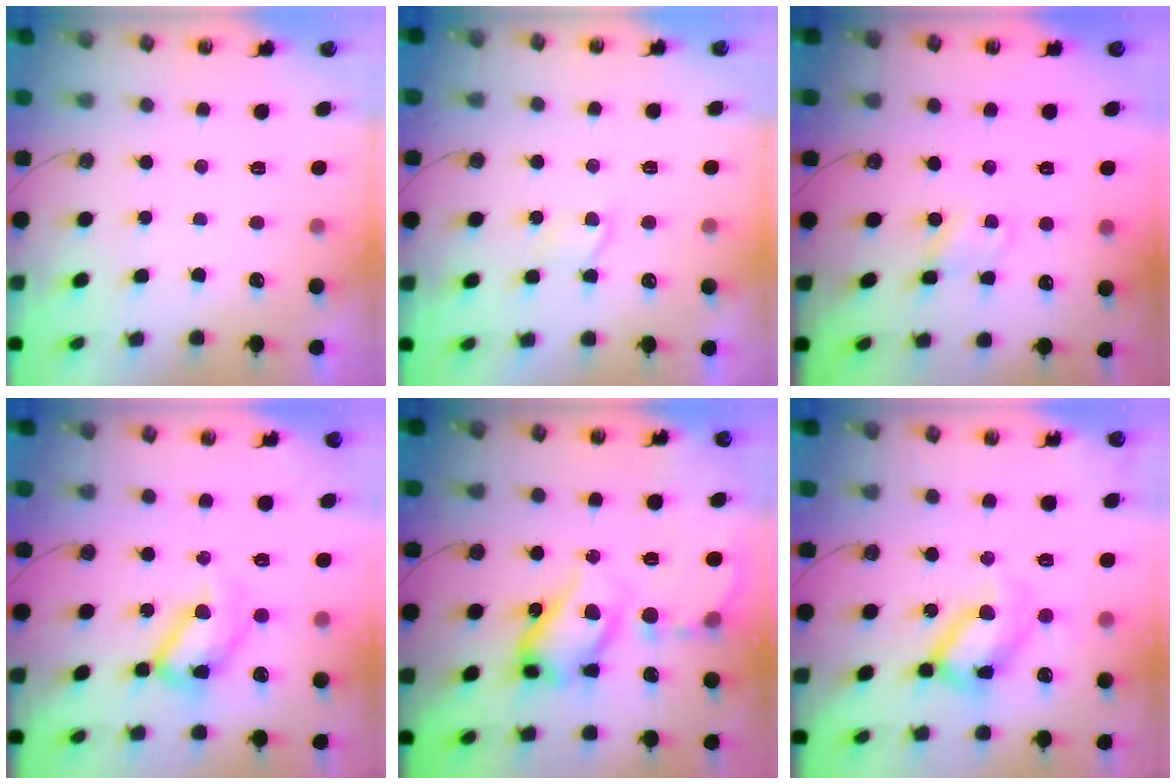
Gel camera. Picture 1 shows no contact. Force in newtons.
{"total": 2.1, "press": 2.1, "slide": 0.4}
{"total": 1.6, "press": 1.6, "slide": 0.2}
{"total": 16.2, "press": 16.1, "slide": 1.1}
{"total": 19.8, "press": 19.7, "slide": 2.0}
{"total": 16.7, "press": 16.6, "slide": 1.5}